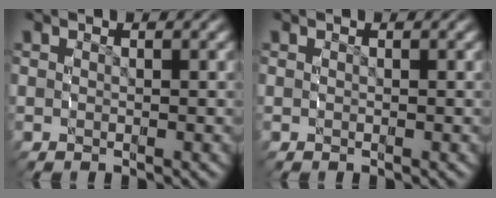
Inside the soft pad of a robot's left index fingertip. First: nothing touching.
{"total": 0.0}